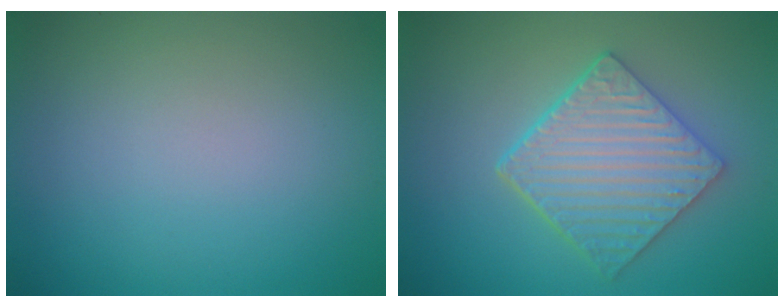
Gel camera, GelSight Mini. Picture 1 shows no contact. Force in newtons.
{"total": 5.6, "press": 4.5, "slide": 3.4}